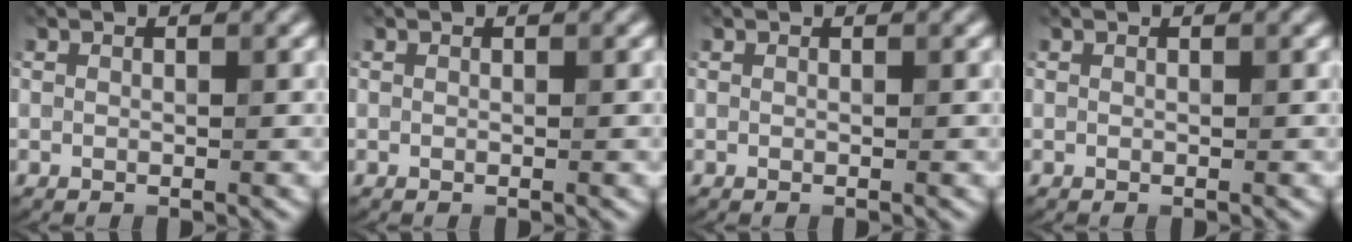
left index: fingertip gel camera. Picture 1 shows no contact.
{"total": 0.0}
{"total": 0.0}
{"total": 0.0}